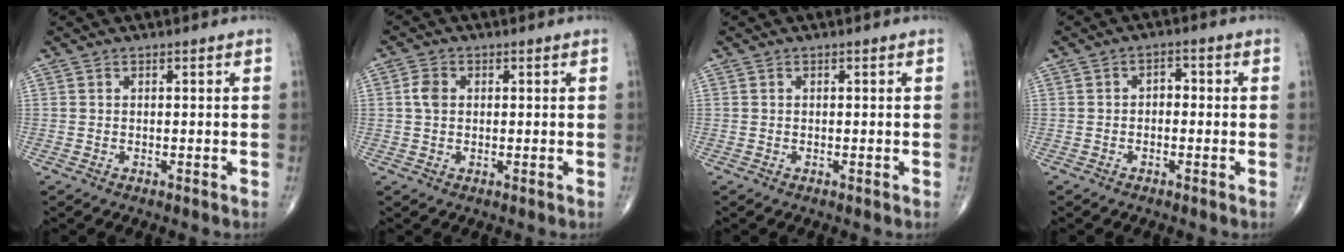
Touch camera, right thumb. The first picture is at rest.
{"total": 2.8, "force": [0.4, 2.1, 1.8], "torque": [-0.035, 0.004, 0.004]}
{"total": 0.0}
{"total": 2.4, "force": [-0.3, 1.6, 1.7], "torque": [-0.011, 0.010, -0.013]}